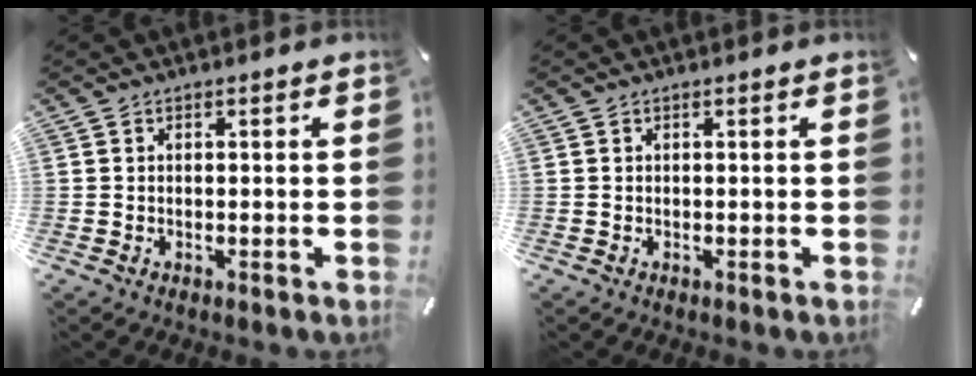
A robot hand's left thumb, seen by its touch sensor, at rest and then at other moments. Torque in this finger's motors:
{"motor_torque": [-0.06, 0.05, -0.01, -0.06, 0.01]}